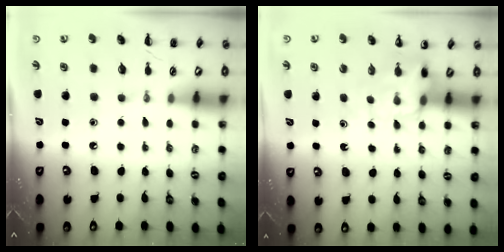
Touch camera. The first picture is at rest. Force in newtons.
{"total": 5.3, "press": 5.3, "slide": 0.5}